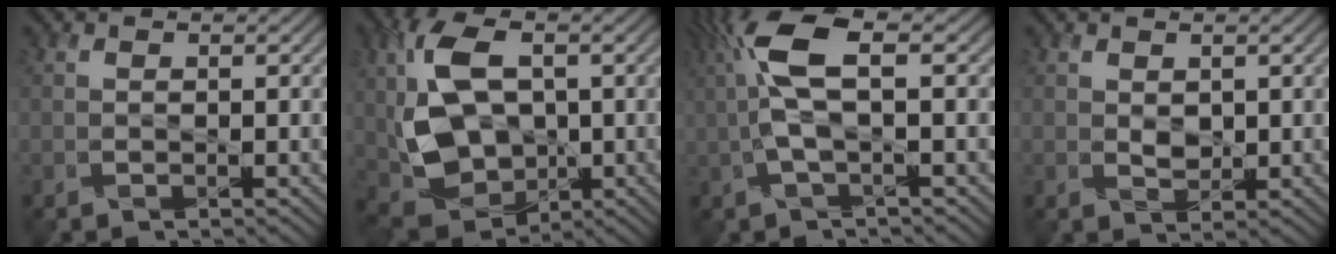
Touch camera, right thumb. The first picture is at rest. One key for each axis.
{"total": 12.5, "fx": 0.7, "fy": 8.4, "fz": 9.2, "tx": -0.213, "ty": -0.003, "tz": 0.014}
{"total": 8.2, "fx": 0.9, "fy": 2.5, "fz": 7.7, "tx": -0.180, "ty": 0.022, "tz": 0.008}
{"total": 1.6, "fx": 0.6, "fy": 1.1, "fz": 1.0, "tx": -0.023, "ty": -0.006, "tz": 0.016}